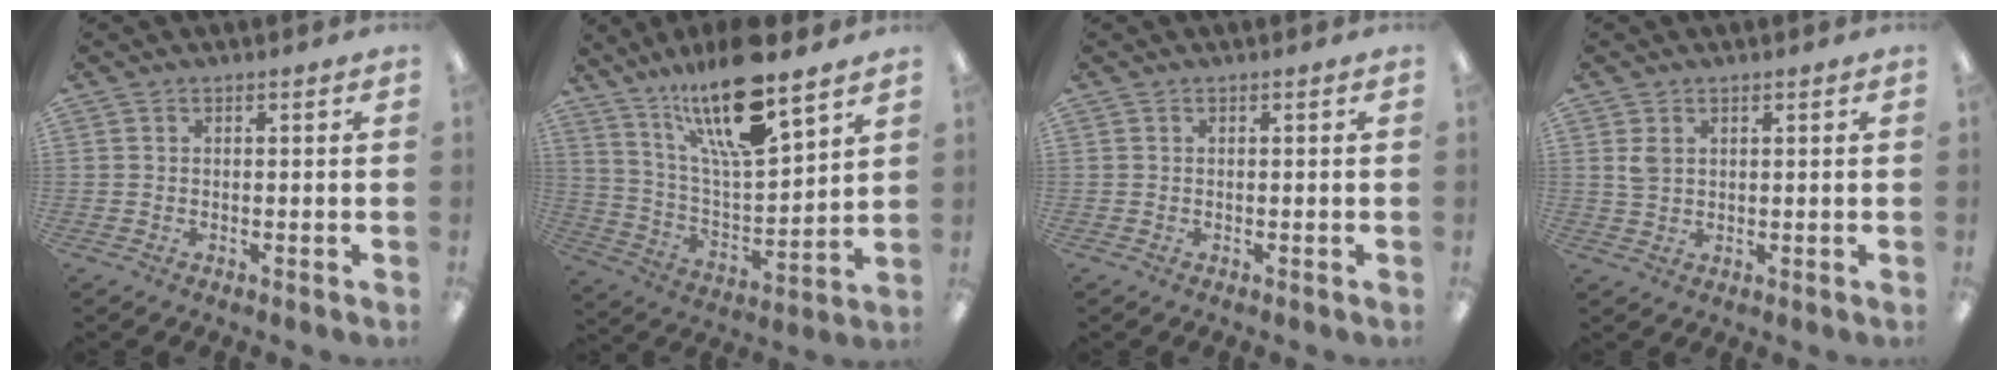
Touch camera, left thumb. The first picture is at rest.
{"total": 19.9, "force": [14.8, 4.5, 12.5], "torque": [-0.234, -0.082, 0.247]}
{"total": 0.0}
{"total": 2.6, "force": [1.3, 1.8, 1.4], "torque": [-0.025, -0.001, 0.021]}